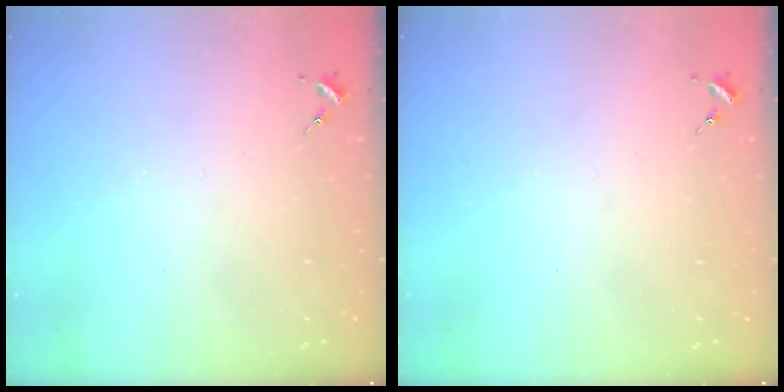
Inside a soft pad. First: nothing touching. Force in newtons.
{"total": 0.0}